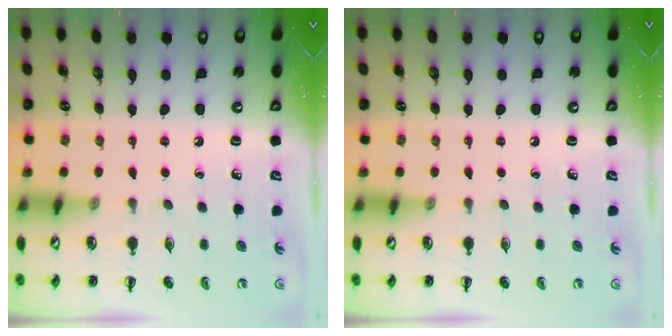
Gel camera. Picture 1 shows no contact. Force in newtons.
{"total": 0.0}